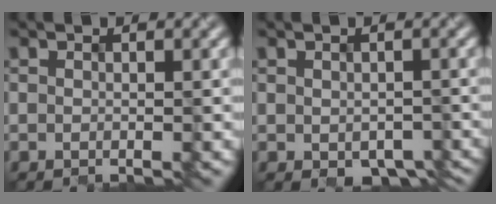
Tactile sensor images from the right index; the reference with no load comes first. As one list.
[{"total": 2.6, "force": [-1.3, 1.7, 1.6], "torque": [-0.023, -0.012, 0.001]}]